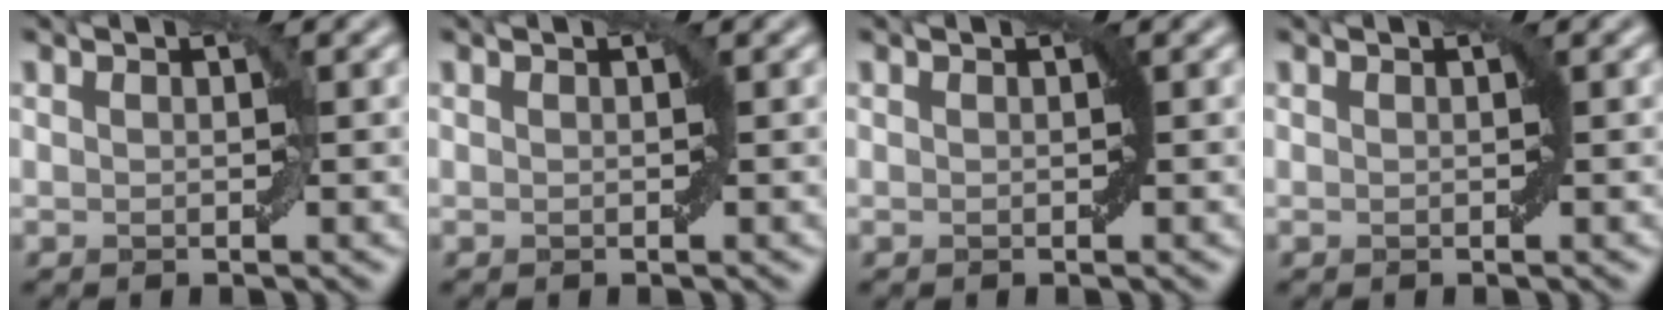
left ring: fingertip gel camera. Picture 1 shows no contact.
{"total": 0.0}
{"total": 0.0}
{"total": 0.0}